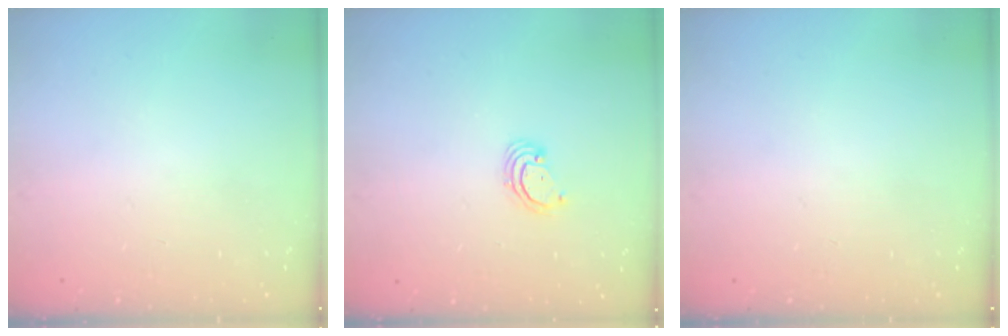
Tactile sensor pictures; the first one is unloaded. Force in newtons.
{"total": 2.4, "press": 2.4, "slide": 0.2}
{"total": 0.0}